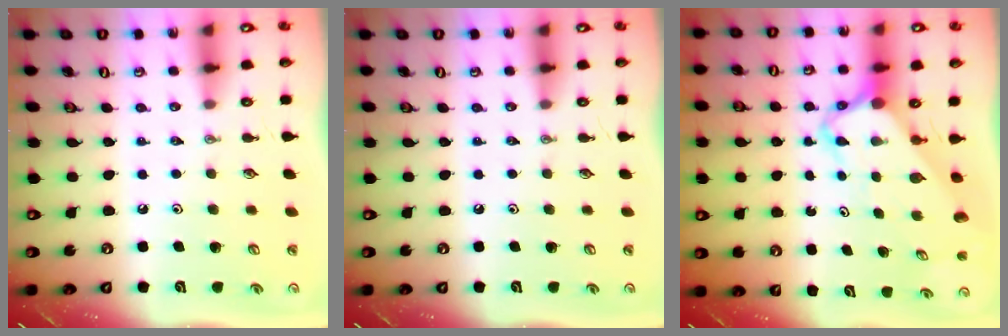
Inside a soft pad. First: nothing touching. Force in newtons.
{"total": 0.0}
{"total": 4.8, "press": 4.8, "slide": 0.4}